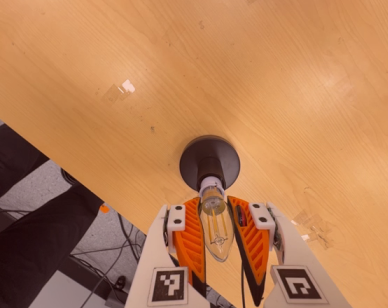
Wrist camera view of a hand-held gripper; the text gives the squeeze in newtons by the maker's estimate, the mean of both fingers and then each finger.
{"total": 19.5, "left": 18.7, "right": 20.3}